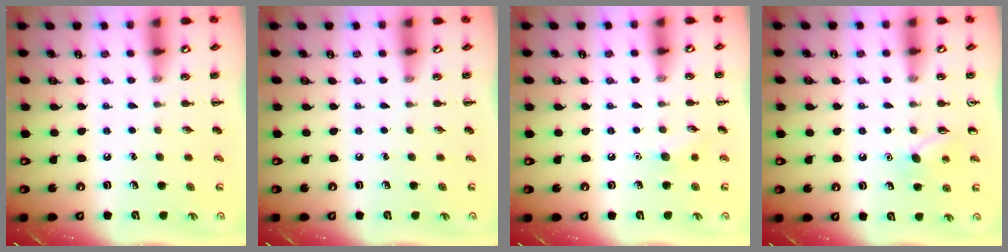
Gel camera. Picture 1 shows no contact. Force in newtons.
{"total": 0.0}
{"total": 6.0, "press": 5.8, "slide": 1.6}
{"total": 6.4, "press": 6.1, "slide": 1.9}